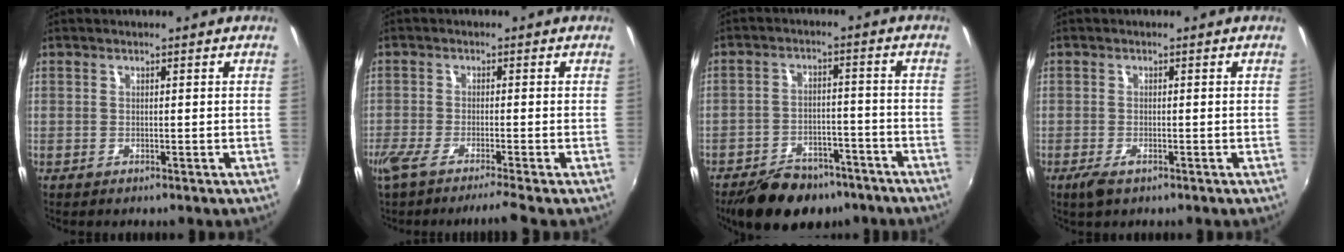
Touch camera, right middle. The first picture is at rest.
{"total": 5.9, "force": [-4.7, -0.5, 3.5], "torque": [-0.081, -0.023, -0.089]}
{"total": 14.6, "force": [-11.0, 7.0, 6.6], "torque": [-0.143, -0.001, -0.153]}
{"total": 2.6, "force": [-1.6, 1.0, 1.8], "torque": [-0.040, -0.009, -0.029]}